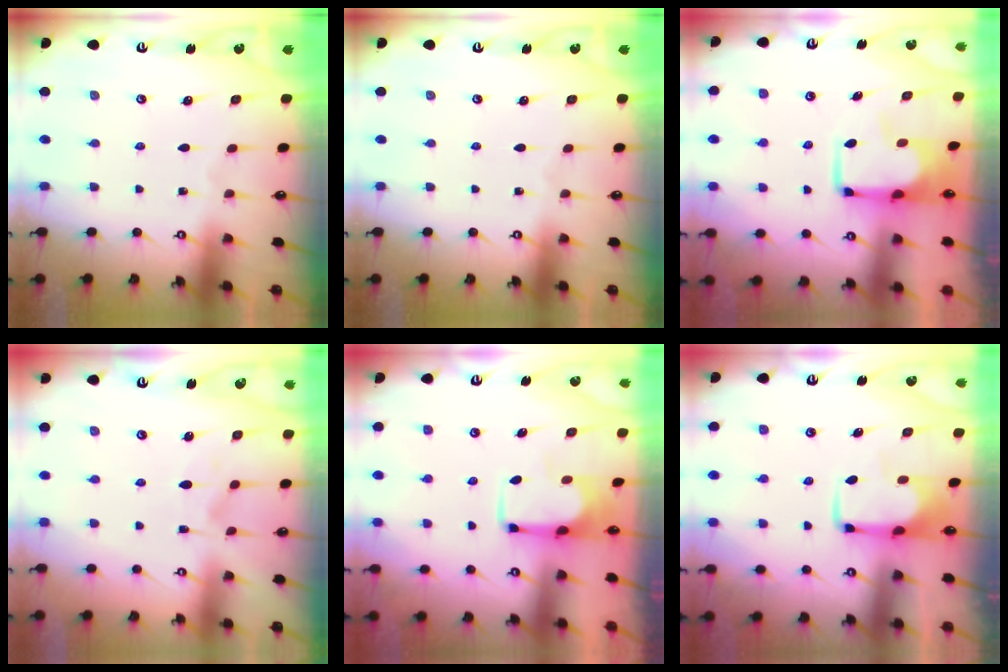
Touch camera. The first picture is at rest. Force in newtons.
{"total": 0.0}
{"total": 2.7, "press": 2.7, "slide": 0.5}
{"total": 1.7, "press": 1.2, "slide": 1.2}
{"total": 3.3, "press": 3.3, "slide": 0.5}
{"total": 2.0, "press": 2.0, "slide": 0.4}